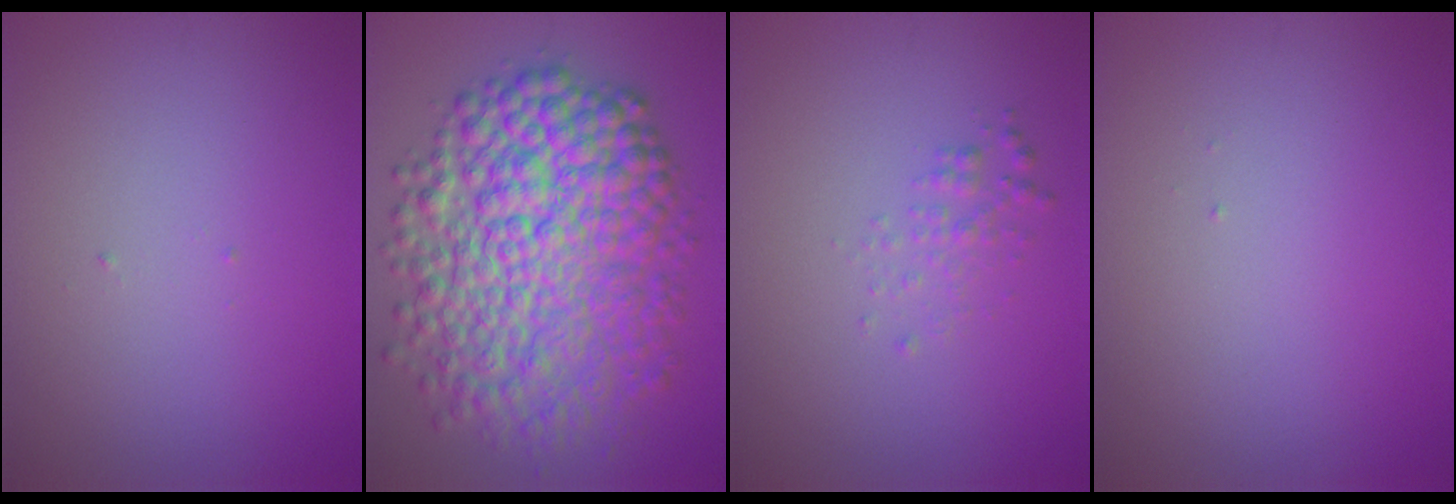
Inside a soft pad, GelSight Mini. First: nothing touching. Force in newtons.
{"total": 12.0, "press": 12.0, "slide": 0.1}
{"total": 1.3, "press": 1.3, "slide": 0.0}
{"total": 0.0}